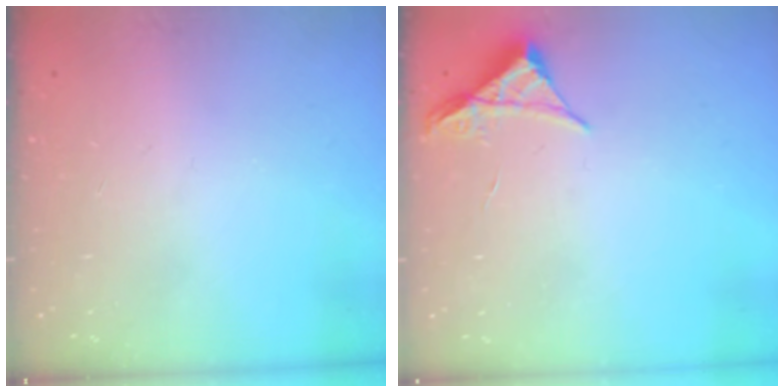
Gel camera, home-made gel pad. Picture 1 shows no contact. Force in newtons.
{"total": 3.9, "press": 3.8, "slide": 0.5}